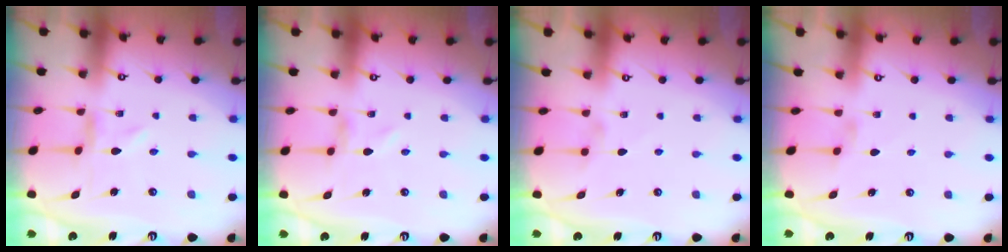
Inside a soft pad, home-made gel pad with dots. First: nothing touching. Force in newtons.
{"total": 0.6, "press": 0.6, "slide": 0.2}
{"total": 1.4, "press": 1.4, "slide": 0.3}
{"total": 0.0}